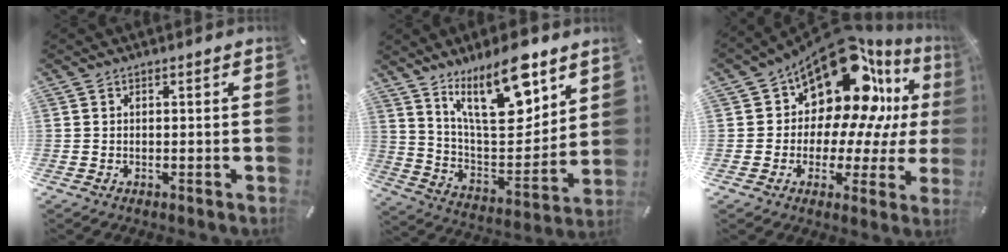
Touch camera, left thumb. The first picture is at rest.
{"total": 20.2, "force": [12.3, 8.5, 13.6], "torque": [-0.206, -0.071, 0.204]}
{"total": 19.6, "force": [11.0, 11.9, 11.0], "torque": [-0.173, -0.085, 0.193]}